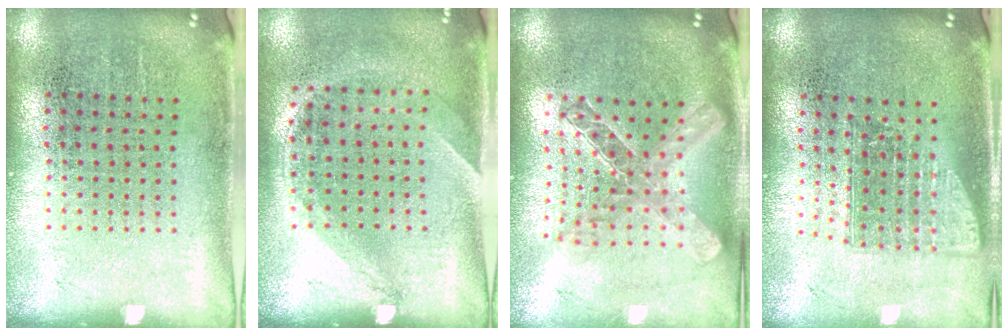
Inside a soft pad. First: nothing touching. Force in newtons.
{"total": 1.4, "press": 1.0, "slide": 1.0}
{"total": 2.0, "press": 1.7, "slide": 1.1}
{"total": 1.5, "press": 1.2, "slide": 0.9}